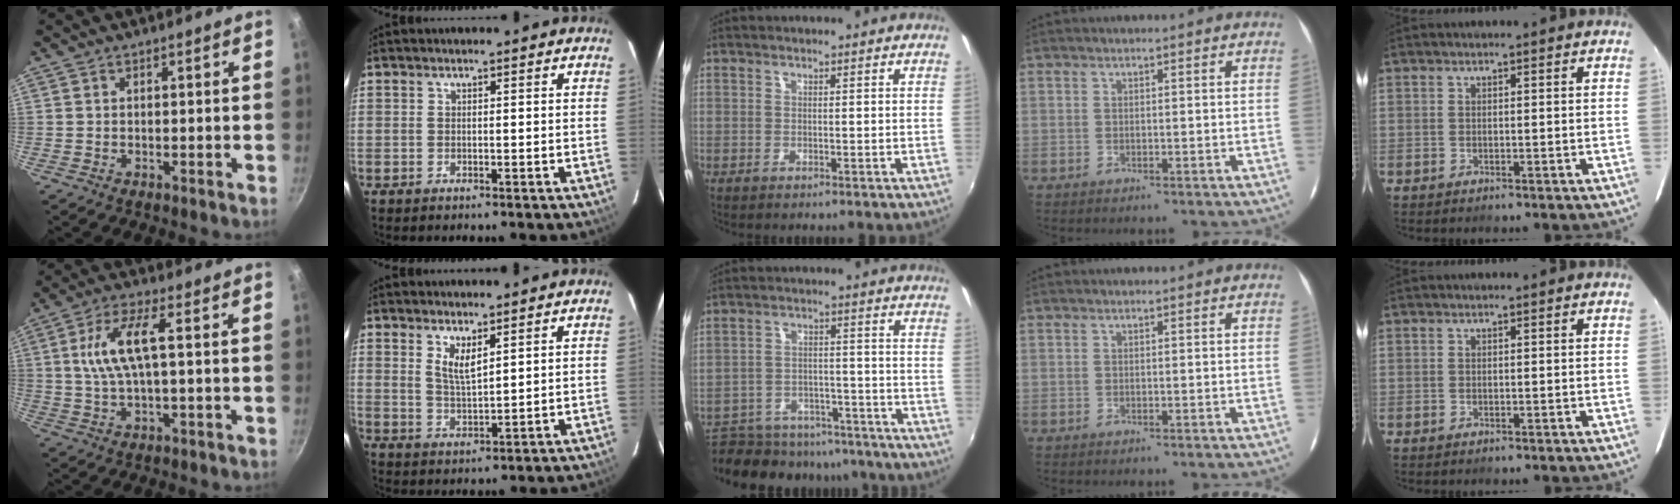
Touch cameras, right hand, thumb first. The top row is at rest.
{"thumb": {"total": 9.2, "force": [1.1, 2.8, 8.7], "torque": [-0.182, 0.013, 0.023]}, "index": {"total": 4.4, "force": [2.4, 1.2, 3.4], "torque": [-0.064, -0.009, 0.046]}, "middle": {"total": 20.6, "force": [-17.5, 7.9, 7.5], "torque": [-0.171, 0.000, -0.238]}}